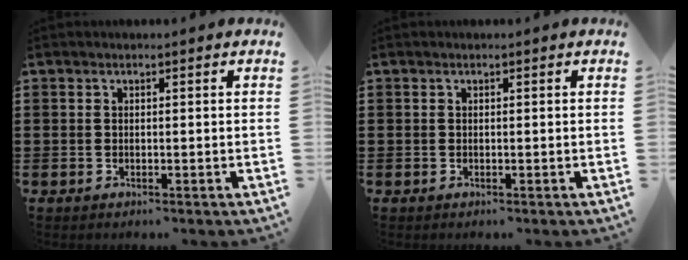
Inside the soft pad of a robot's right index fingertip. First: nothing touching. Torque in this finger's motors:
{"motor_torque": [0.01, 0.83, 0.00, -0.01]}